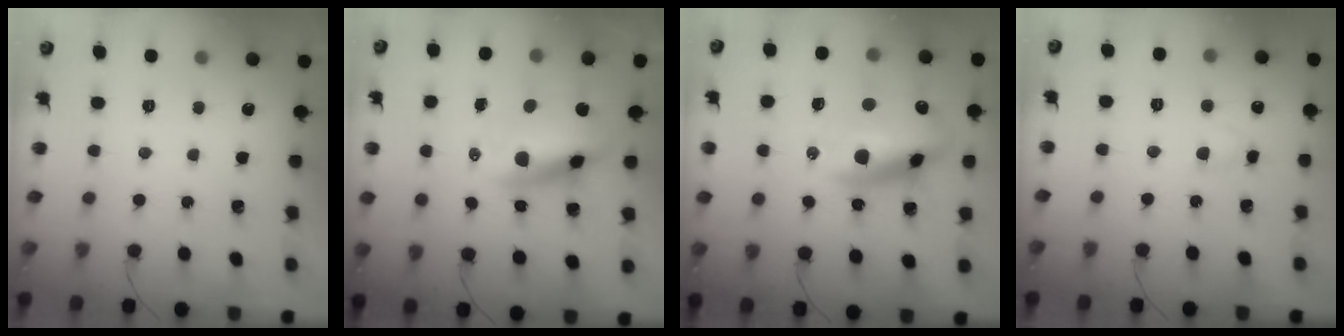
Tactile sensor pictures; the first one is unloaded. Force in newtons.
{"total": 10.7, "press": 10.4, "slide": 2.7}
{"total": 15.7, "press": 15.2, "slide": 4.1}
{"total": 2.3, "press": 2.1, "slide": 1.0}